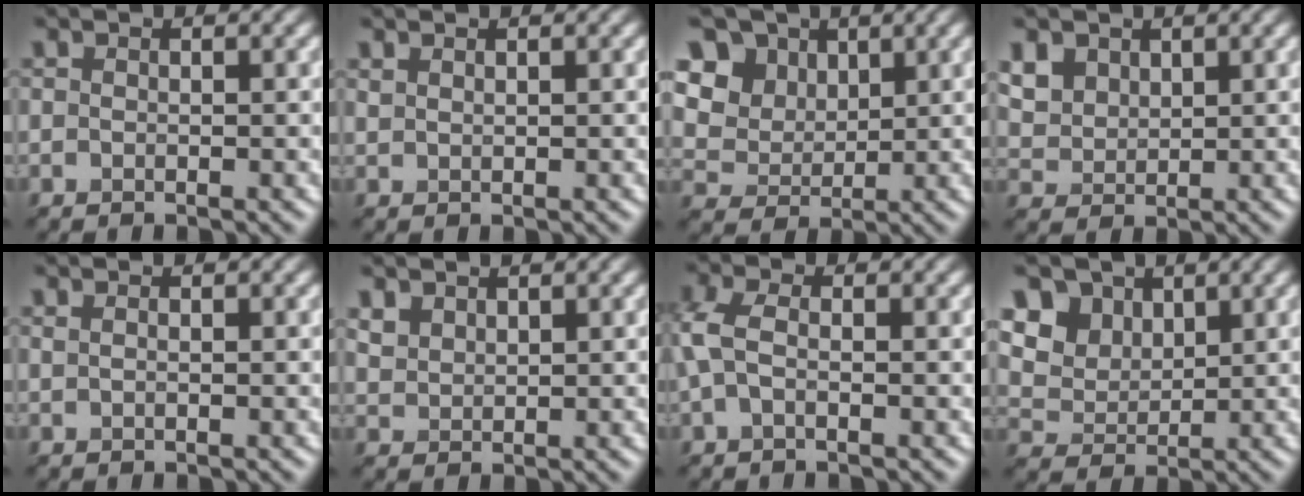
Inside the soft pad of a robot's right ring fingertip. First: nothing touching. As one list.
[{"total": 1.0, "force": [0.2, -0.7, -0.7], "torque": [-0.004, 0.004, 0.023]}, {"total": 8.4, "force": [4.8, 6.3, 2.8], "torque": [-0.109, 0.027, 0.101]}, {"total": 2.5, "force": [1.8, 1.7, 0.3], "torque": [-0.051, 0.008, 0.066]}, {"total": 0.5, "force": [-0.1, -0.4, -0.3], "torque": [-0.007, -0.003, 0.007]}, {"total": 1.4, "force": [1.1, 0.0, -0.9], "torque": [-0.013, 0.005, 0.051]}, {"total": 1.8, "force": [-0.2, 0.8, 1.6], "torque": [-0.075, 0.013, 0.013]}, {"total": 6.8, "force": [4.2, 5.0, 2.1], "torque": [-0.102, 0.016, 0.098]}]